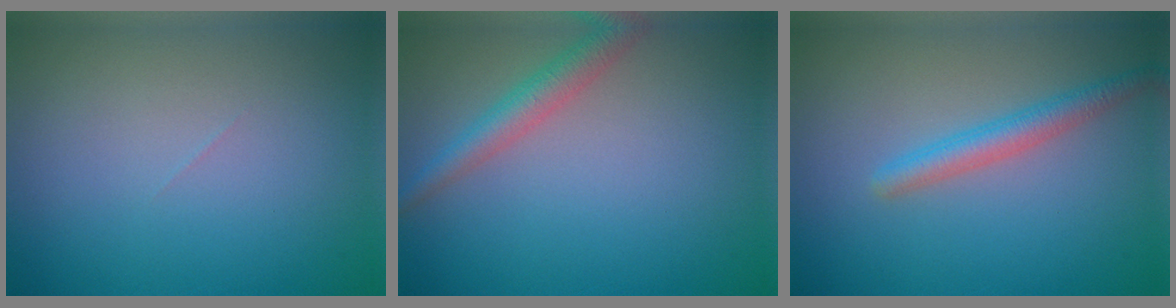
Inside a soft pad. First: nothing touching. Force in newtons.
{"total": 2.8, "press": 2.8, "slide": 0.2}
{"total": 2.5, "press": 2.5, "slide": 0.1}